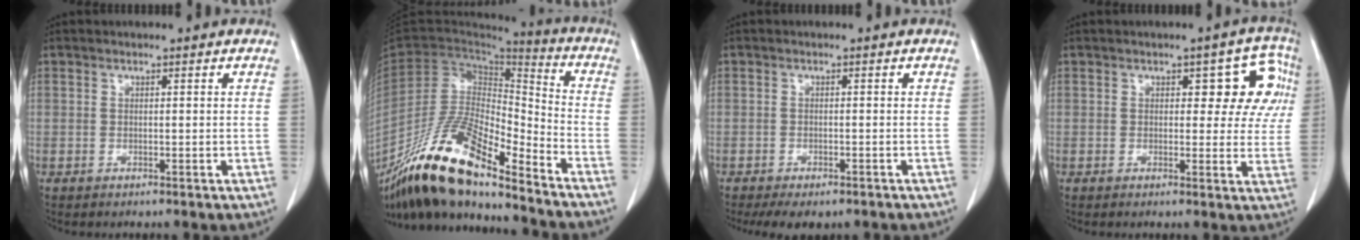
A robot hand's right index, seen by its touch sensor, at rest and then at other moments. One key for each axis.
{"total": 22.6, "fx": -17.5, "fy": 4.3, "fz": 13.6, "tx": -0.274, "ty": -0.018, "tz": -0.322}
{"total": 5.7, "fx": -4.3, "fy": 2.7, "fz": 2.5, "tx": -0.027, "ty": -0.003, "tz": -0.056}
{"total": 7.8, "fx": 1.9, "fy": 4.1, "fz": 6.4, "tx": -0.050, "ty": 0.027, "tz": 0.021}